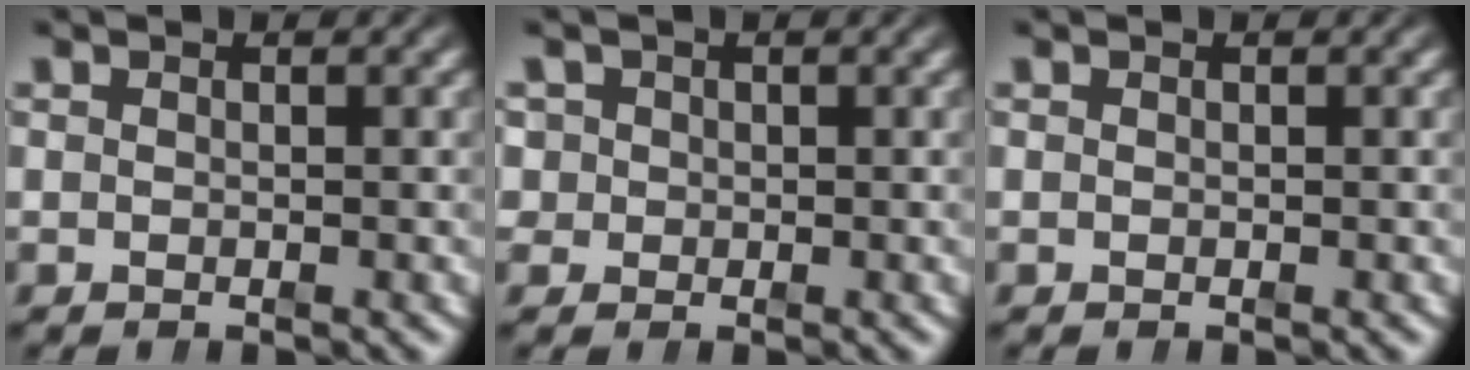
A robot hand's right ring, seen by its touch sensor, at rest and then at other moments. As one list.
[{"total": 3.6, "force": [0.0, 3.4, 1.2], "torque": [-0.036, -0.012, 0.000]}, {"total": 0.0}]